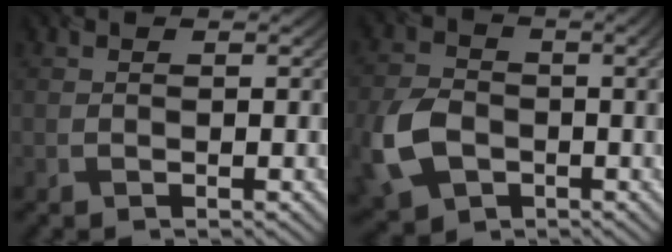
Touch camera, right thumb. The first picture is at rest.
{"total": 9.8, "force": [-2.8, 6.5, 6.7], "torque": [-0.169, -0.024, -0.061]}